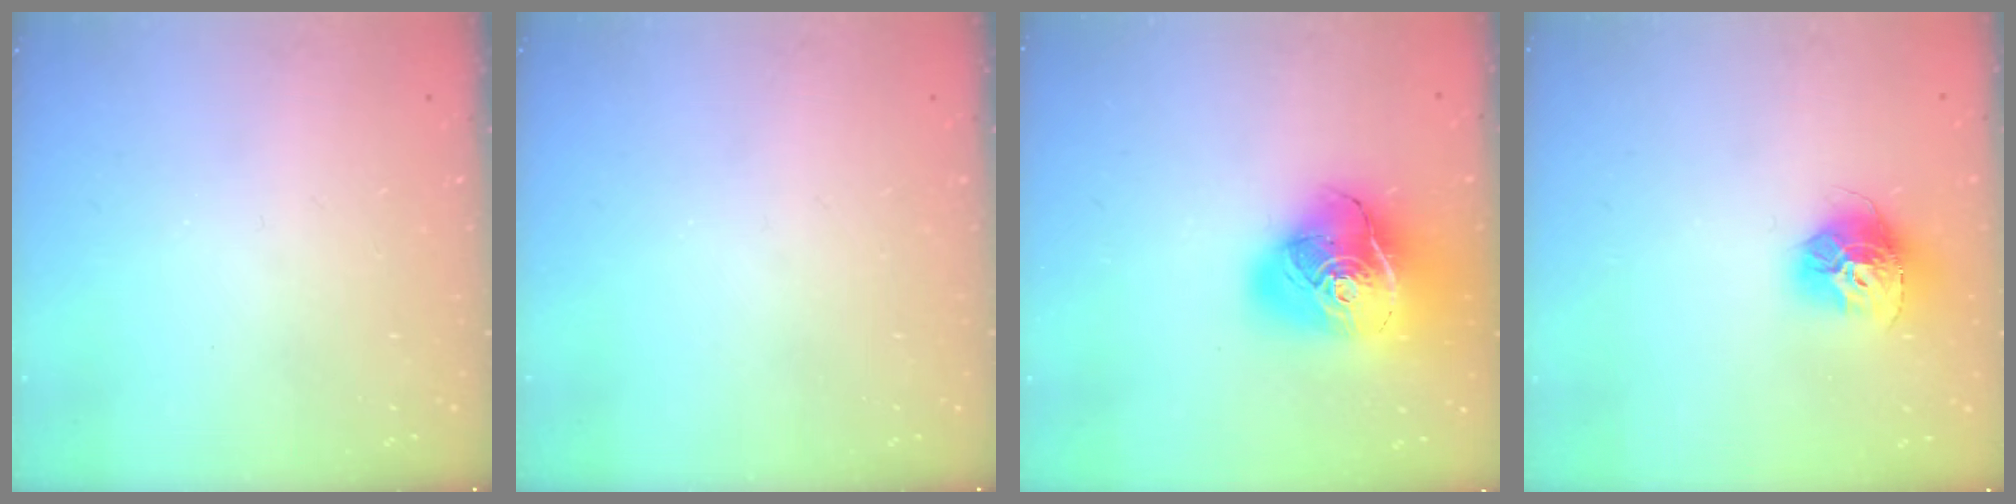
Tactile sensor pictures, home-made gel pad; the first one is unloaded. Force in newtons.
{"total": 0.0}
{"total": 22.2, "press": 22.0, "slide": 2.8}
{"total": 13.6, "press": 13.5, "slide": 1.4}